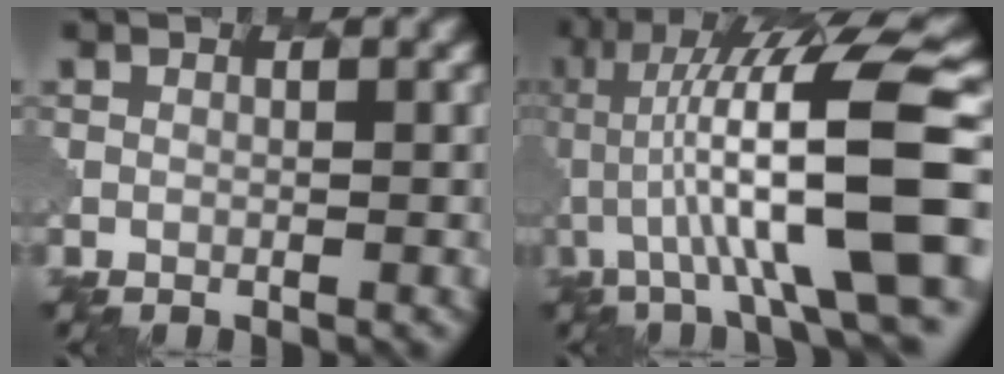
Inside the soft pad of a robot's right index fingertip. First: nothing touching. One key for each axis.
{"total": 13.8, "fx": 0.4, "fy": 2.6, "fz": 13.5, "tx": -0.226, "ty": 0.033, "tz": 0.008}